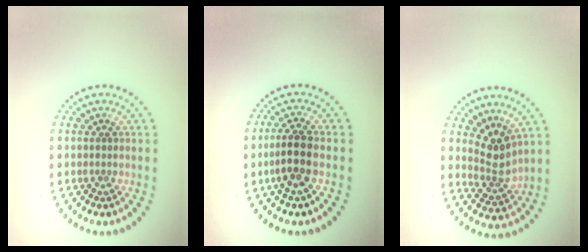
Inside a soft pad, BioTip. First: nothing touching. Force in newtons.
{"total": 2.8, "press": 2.5, "slide": 1.3}
{"total": 2.9, "press": 2.2, "slide": 1.9}